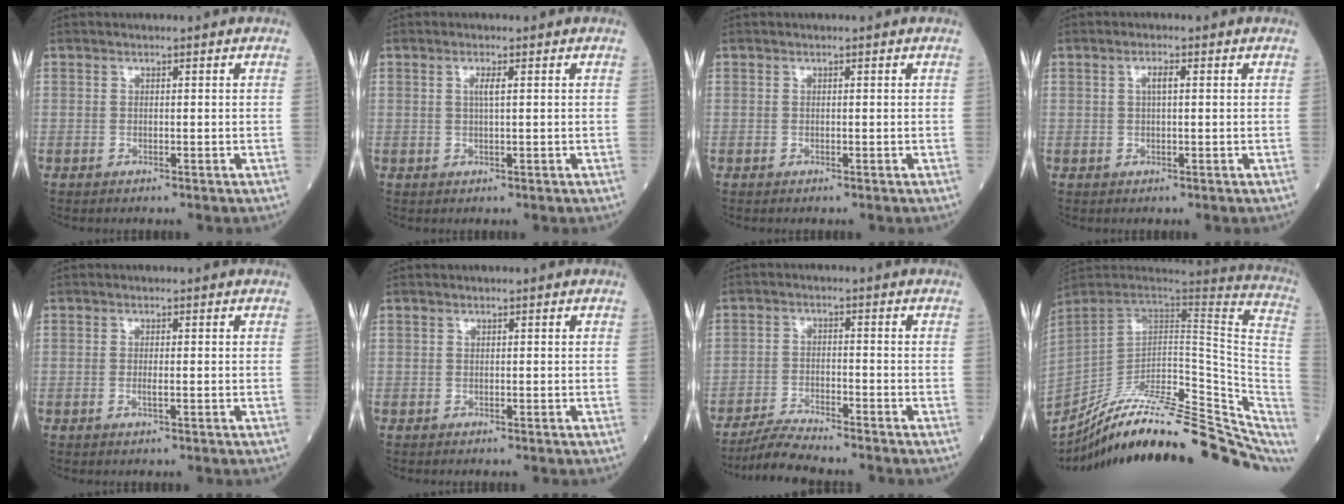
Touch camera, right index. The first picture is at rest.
{"total": 1.5, "force": [0.4, -0.1, 1.4], "torque": [-0.031, 0.000, 0.006]}
{"total": 0.0}
{"total": 1.7, "force": [0.4, 0.3, 1.6], "torque": [-0.031, 0.003, 0.006]}
{"total": 1.0, "force": [-0.4, 0.1, 0.9], "torque": [-0.017, -0.002, -0.007]}
{"total": 0.0}
{"total": 7.0, "force": [-6.7, -0.2, 2.1], "torque": [-0.037, -0.015, -0.122]}
{"total": 31.8, "force": [-25.8, 6.6, 17.3], "torque": [-0.188, -0.012, -0.365]}